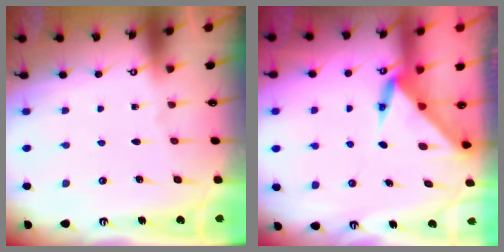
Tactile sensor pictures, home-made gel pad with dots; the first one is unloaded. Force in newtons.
{"total": 3.8, "press": 3.8, "slide": 0.2}